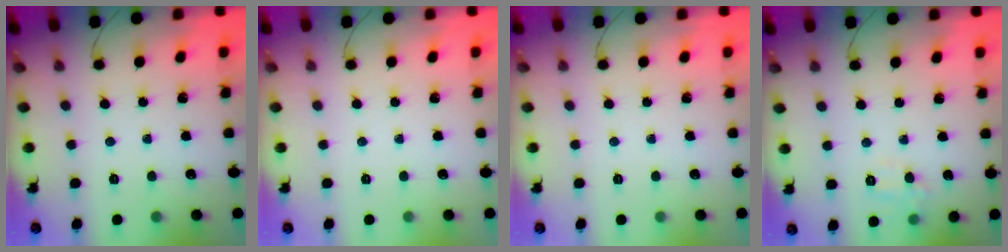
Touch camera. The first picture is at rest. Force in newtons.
{"total": 0.0}
{"total": 0.0}
{"total": 7.9, "press": 7.7, "slide": 1.7}